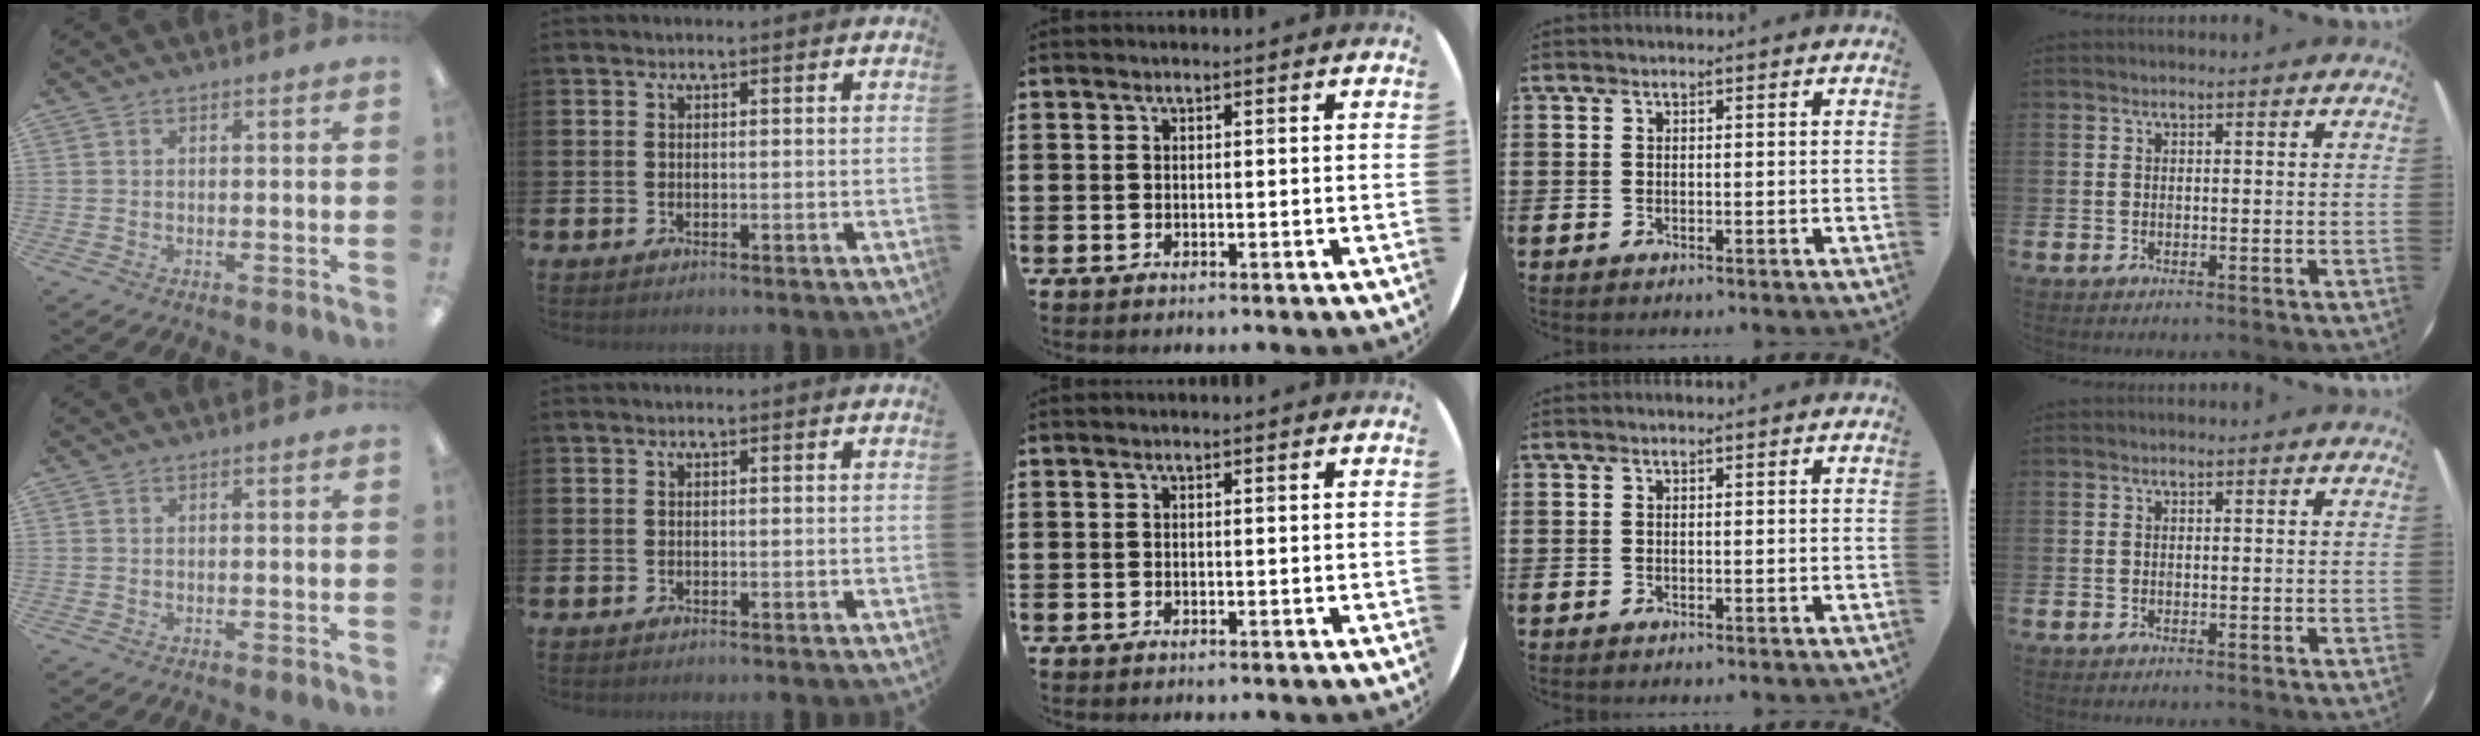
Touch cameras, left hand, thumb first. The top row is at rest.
{}